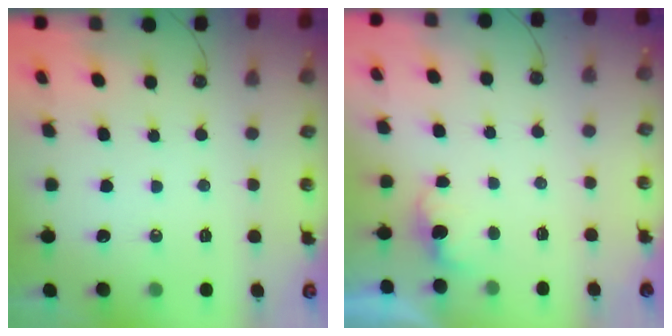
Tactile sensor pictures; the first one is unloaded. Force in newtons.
{"total": 1.8, "press": 1.6, "slide": 0.8}